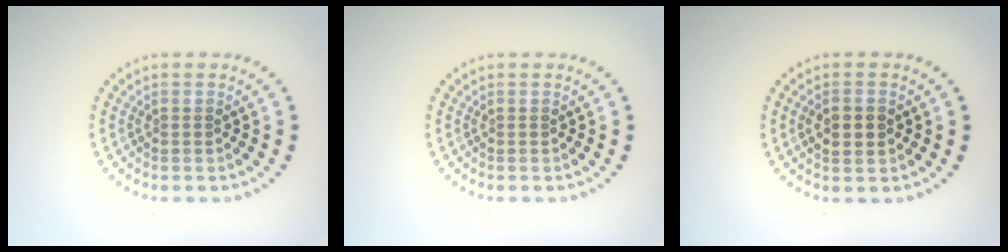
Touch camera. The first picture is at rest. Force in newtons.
{"total": 0.0}
{"total": 2.2, "press": 2.2, "slide": 0.1}